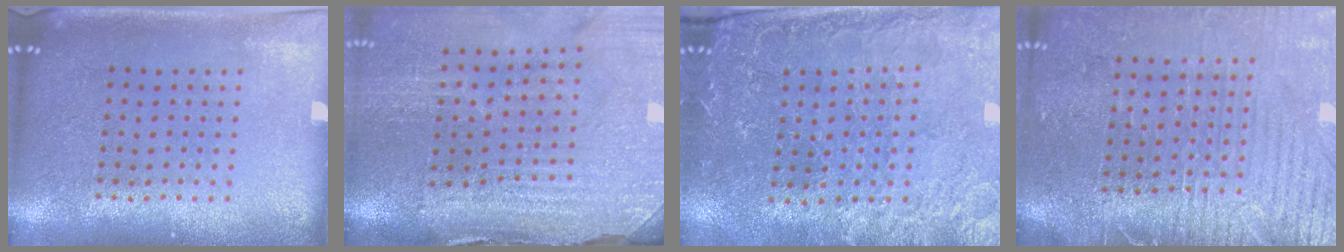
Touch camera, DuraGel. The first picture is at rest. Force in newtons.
{"total": 4.4, "press": 3.9, "slide": 2.2}
{"total": 1.0, "press": 0.9, "slide": 0.3}
{"total": 3.6, "press": 3.4, "slide": 1.4}